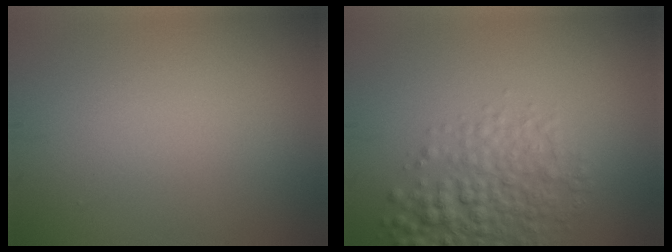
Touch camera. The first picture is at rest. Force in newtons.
{"total": 4.9, "press": 4.9, "slide": 0.2}